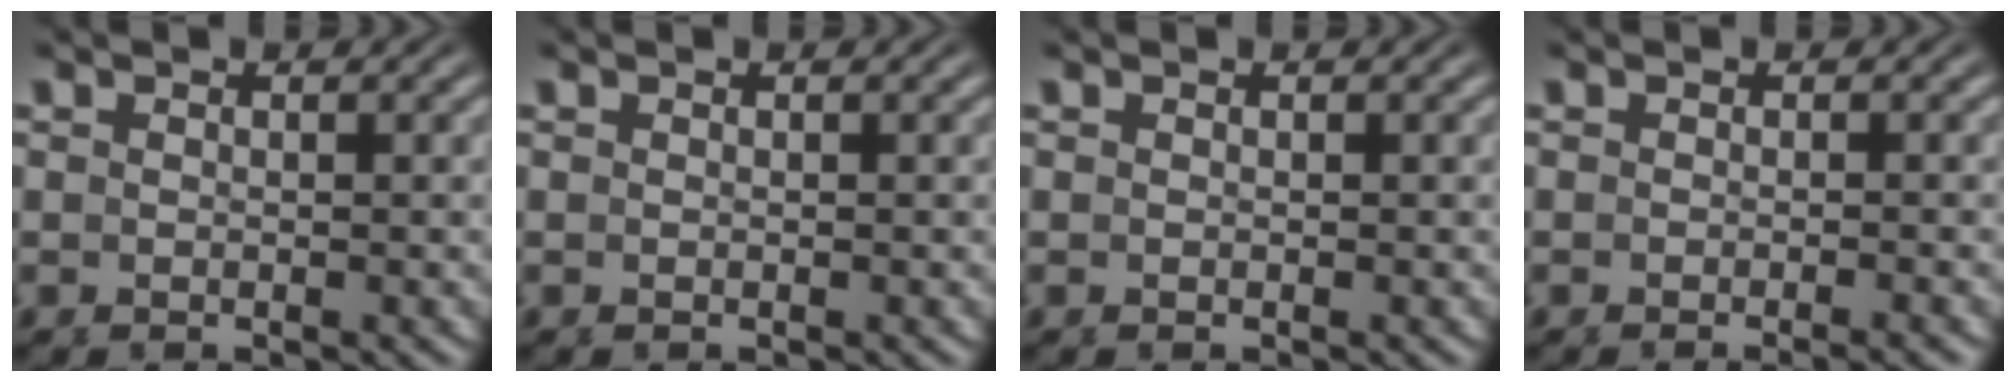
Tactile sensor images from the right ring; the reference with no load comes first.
{"total": 0.0}
{"total": 0.0}
{"total": 1.7, "force": [-1.3, -0.1, 1.1], "torque": [-0.011, 0.007, -0.024]}